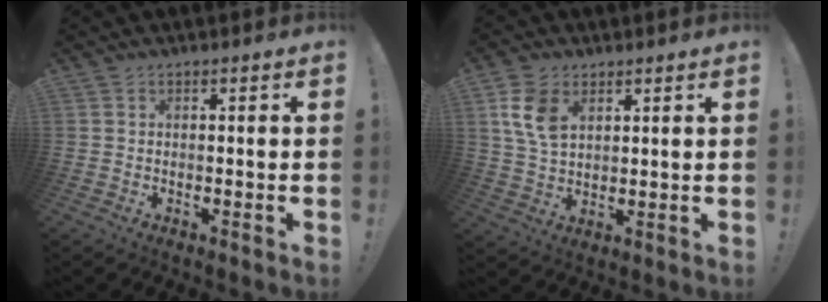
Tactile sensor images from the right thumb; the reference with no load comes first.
{"total": 9.8, "force": [4.3, 6.2, 6.2], "torque": [-0.118, -0.005, 0.085]}